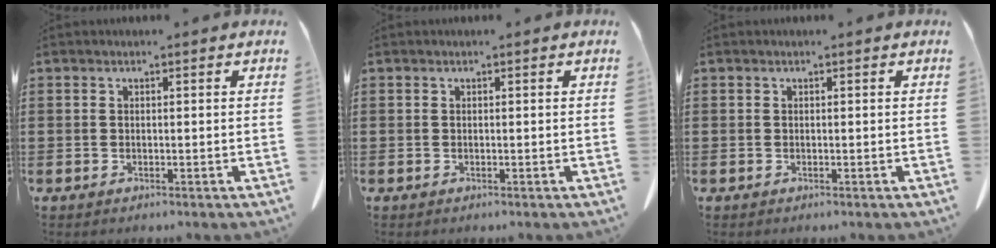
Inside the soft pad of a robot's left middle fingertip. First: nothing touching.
{"total": 0.0}
{"total": 0.0}